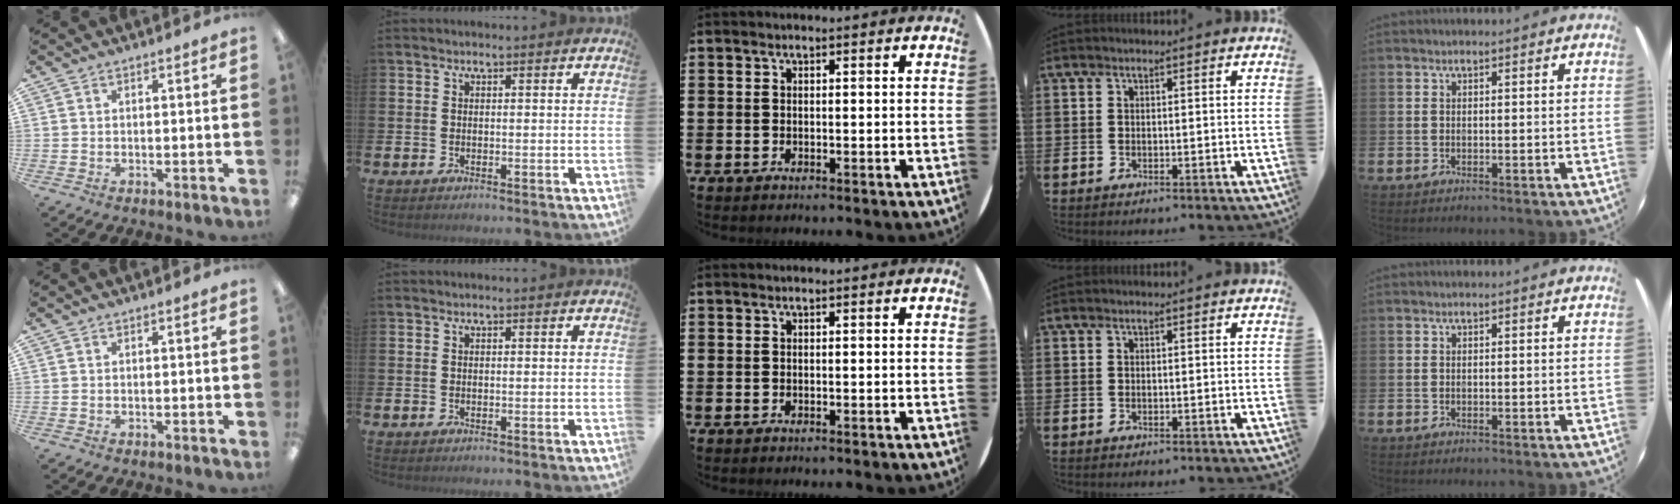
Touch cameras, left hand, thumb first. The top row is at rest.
{}